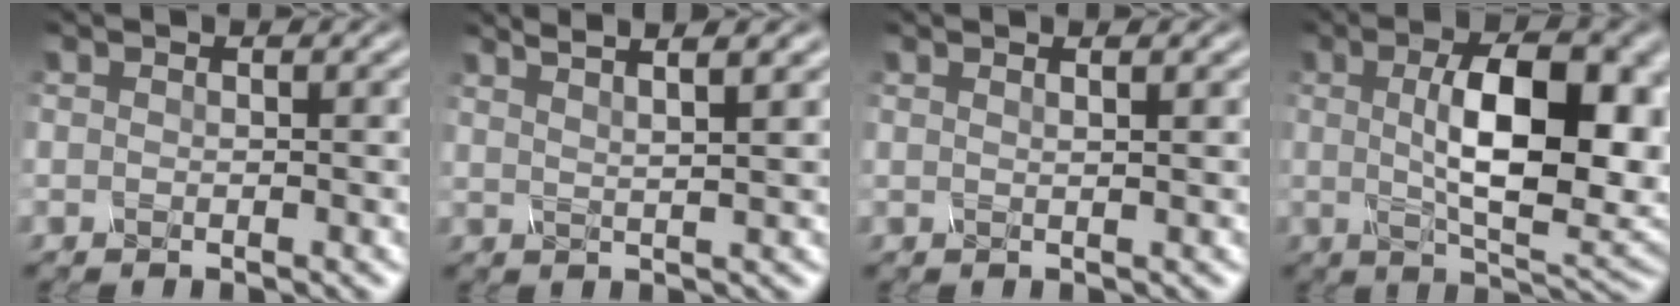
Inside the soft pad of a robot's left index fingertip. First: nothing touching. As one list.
[{"total": 5.4, "force": [3.7, 1.4, 3.7], "torque": [-0.029, 0.028, 0.023]}, {"total": 2.3, "force": [1.2, 1.0, 1.6], "torque": [0.003, 0.010, -0.012]}, {"total": 11.9, "force": [0.8, 4.9, 10.8], "torque": [-0.149, 0.000, 0.015]}]